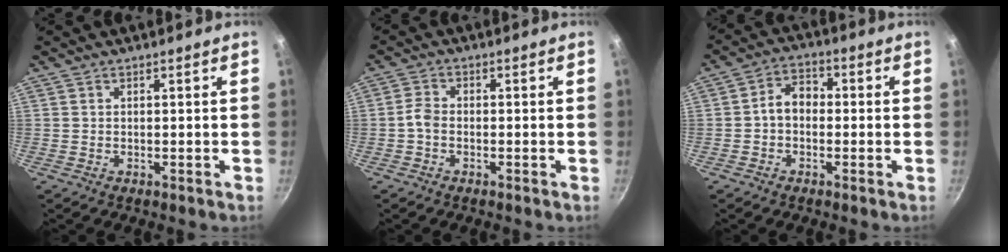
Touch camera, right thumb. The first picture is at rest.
{"total": 2.5, "force": [-1.1, 1.6, 1.7], "torque": [-0.039, 0.015, -0.029]}
{"total": 5.3, "force": [-0.7, 4.0, 3.5], "torque": [-0.040, 0.023, -0.024]}